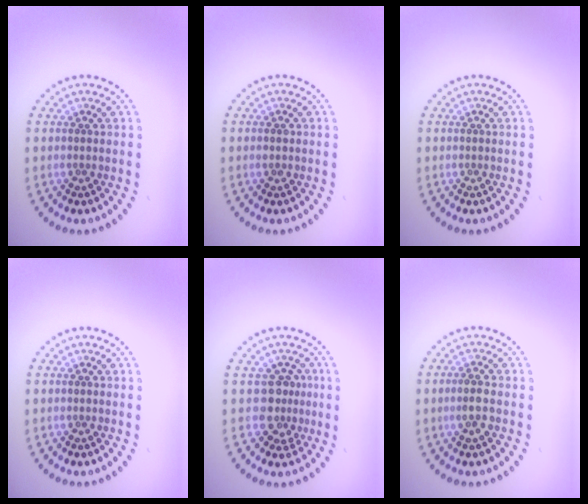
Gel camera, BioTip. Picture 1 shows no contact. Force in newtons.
{"total": 0.8, "press": 0.7, "slide": 0.1}
{"total": 0.0}
{"total": 0.0}
{"total": 2.6, "press": 2.0, "slide": 1.7}
{"total": 1.7, "press": 1.6, "slide": 0.5}